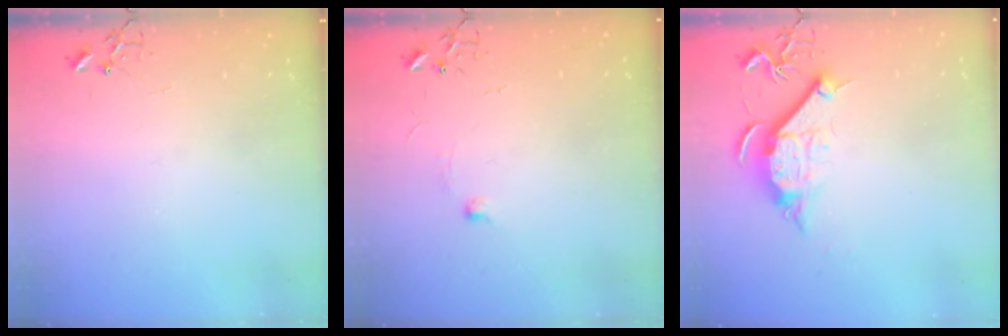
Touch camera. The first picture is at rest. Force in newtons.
{"total": 4.4, "press": 4.3, "slide": 0.6}
{"total": 10.1, "press": 10.0, "slide": 0.8}